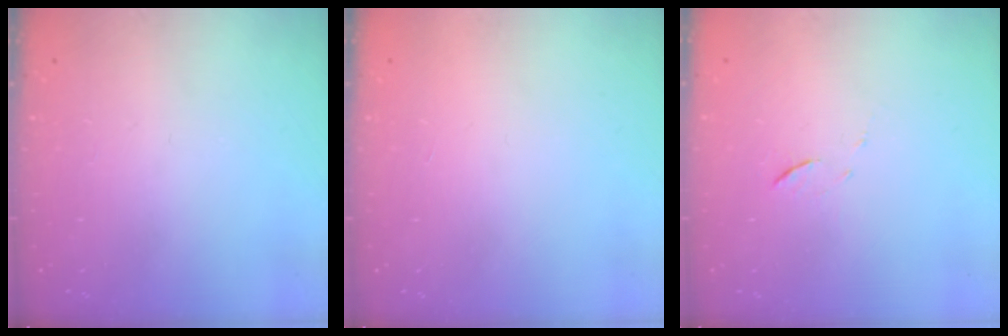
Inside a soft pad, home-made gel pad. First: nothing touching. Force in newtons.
{"total": 1.6, "press": 1.6, "slide": 0.1}
{"total": 5.5, "press": 5.4, "slide": 0.7}